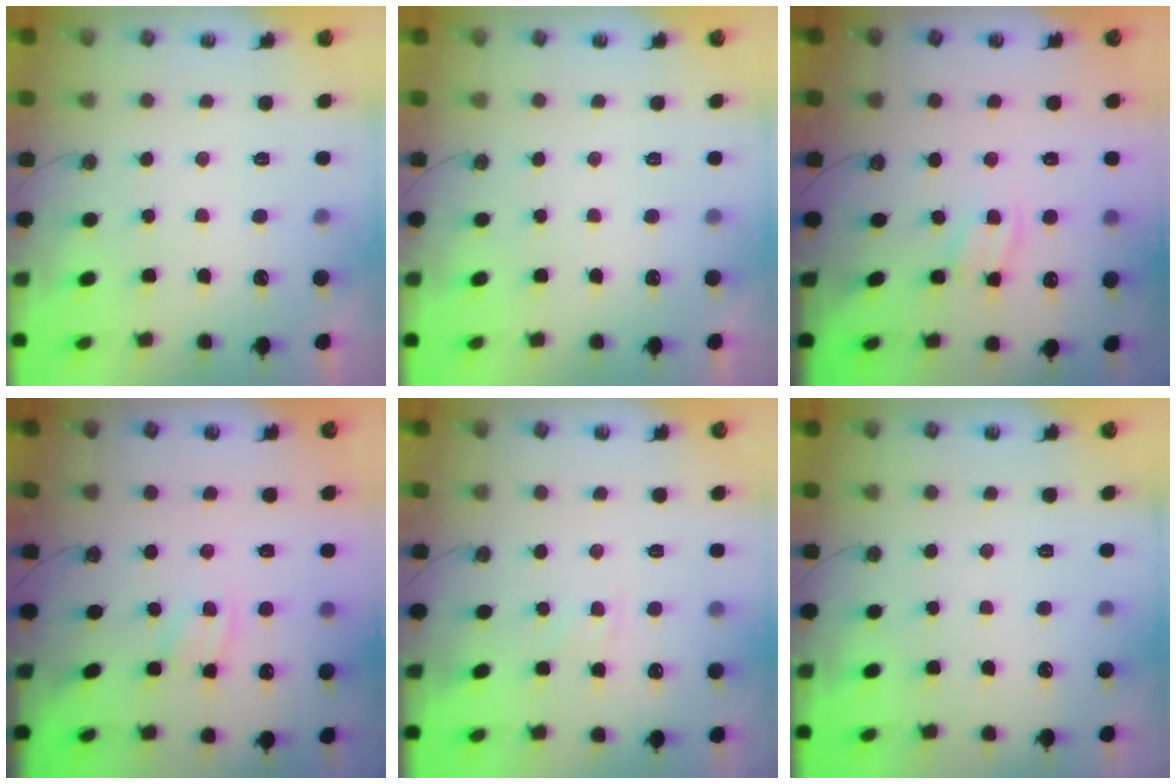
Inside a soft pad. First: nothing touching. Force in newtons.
{"total": 0.0}
{"total": 2.5, "press": 2.5, "slide": 0.1}
{"total": 2.1, "press": 2.1, "slide": 0.4}
{"total": 3.4, "press": 3.4, "slide": 0.4}
{"total": 0.0}